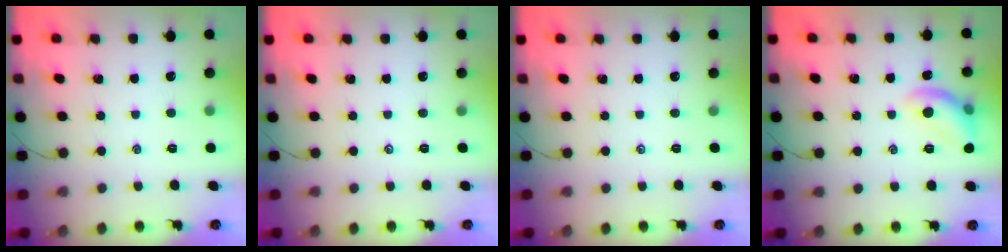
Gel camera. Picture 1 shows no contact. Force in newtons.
{"total": 0.0}
{"total": 0.0}
{"total": 10.3, "press": 10.3, "slide": 0.2}